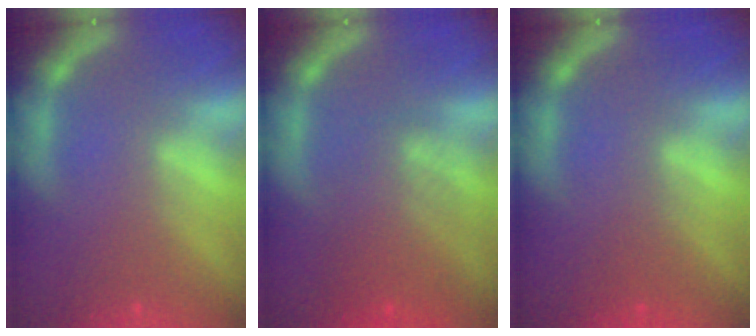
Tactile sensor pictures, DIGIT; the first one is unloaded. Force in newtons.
{"total": 5.1}
{"total": 1.5}